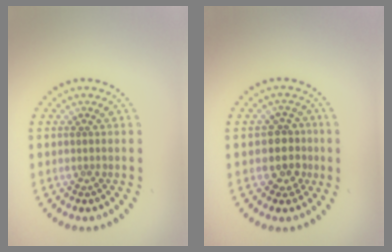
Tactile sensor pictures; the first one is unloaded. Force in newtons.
{"total": 3.0, "press": 2.6, "slide": 1.4}